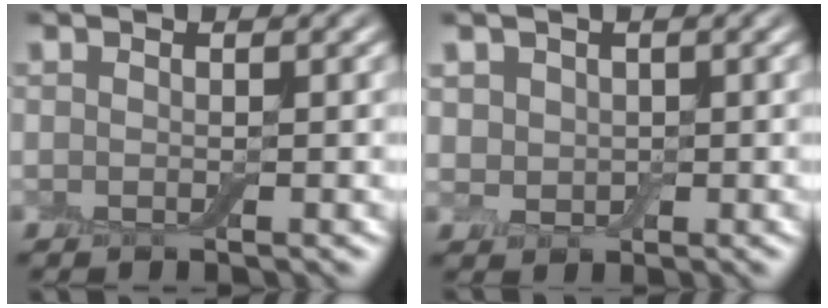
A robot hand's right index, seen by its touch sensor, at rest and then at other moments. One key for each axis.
{"total": 2.7, "fx": 1.0, "fy": 2.3, "fz": 1.0, "tx": -0.013, "ty": 0.009, "tz": 0.006}